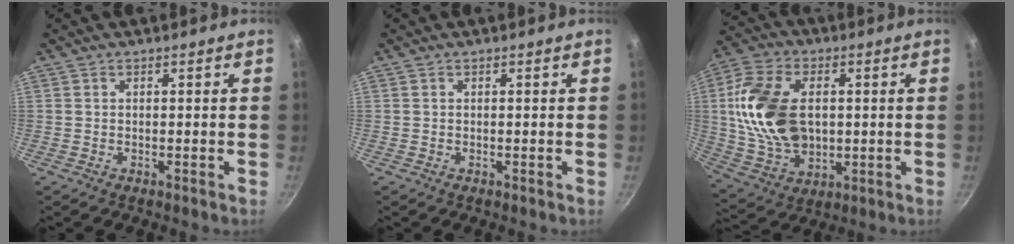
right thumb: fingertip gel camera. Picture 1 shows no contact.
{"total": 0.0}
{"total": 18.9, "force": [1.9, 12.6, 14.0], "torque": [-0.259, 0.004, 0.042]}